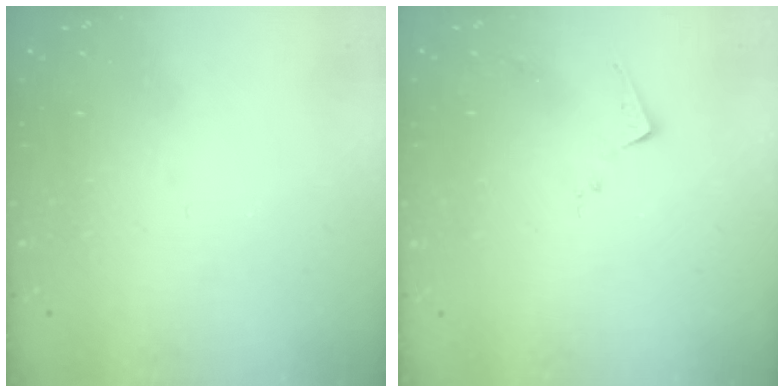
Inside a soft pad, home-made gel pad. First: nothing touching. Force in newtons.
{"total": 7.4, "press": 7.4, "slide": 0.3}